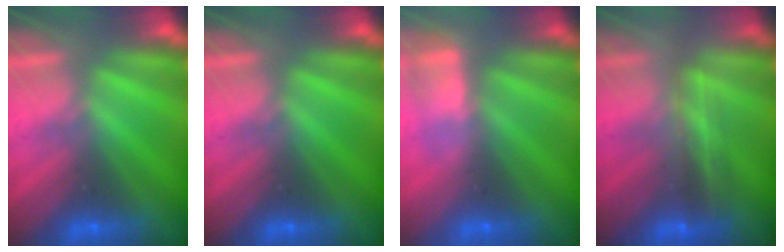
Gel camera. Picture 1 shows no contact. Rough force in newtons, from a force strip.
{"total": 0.0}
{"total": 2.9}
{"total": 2.4}